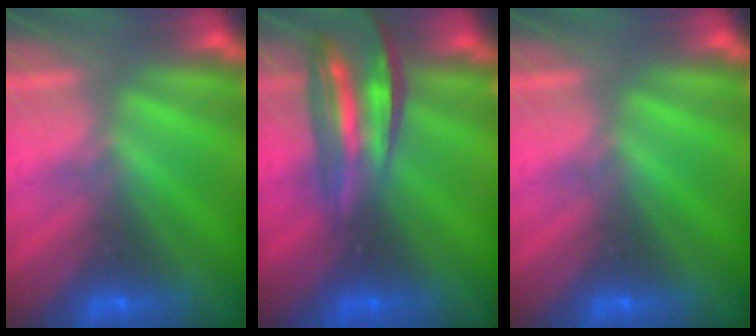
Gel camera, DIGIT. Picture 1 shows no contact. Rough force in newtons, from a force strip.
{"total": 7.0}
{"total": 0.0}